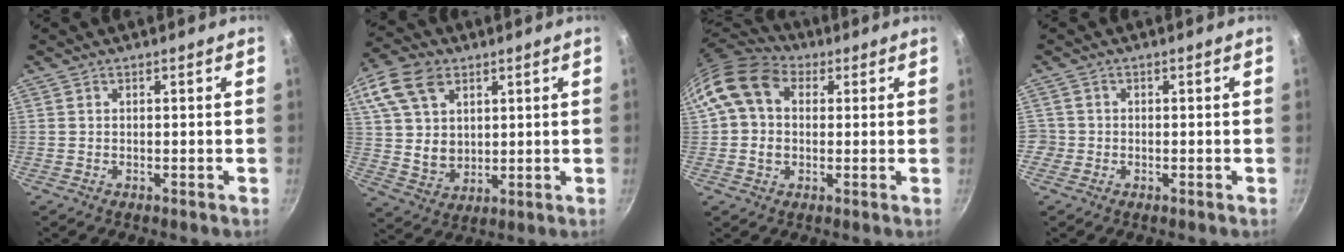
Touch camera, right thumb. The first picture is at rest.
{"total": 17.6, "force": [7.7, 12.6, 9.7], "torque": [-0.199, 0.000, 0.154]}
{"total": 12.9, "force": [2.9, 9.8, 7.9], "torque": [-0.142, 0.019, 0.036]}
{"total": 1.8, "force": [-0.6, 1.7, 0.1], "torque": [0.008, 0.011, -0.009]}